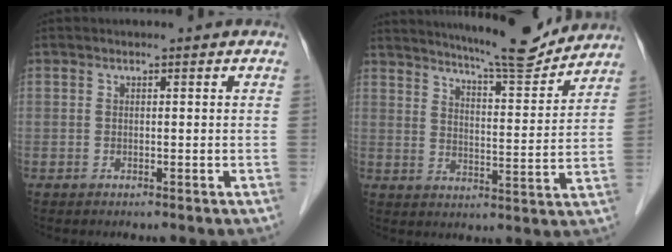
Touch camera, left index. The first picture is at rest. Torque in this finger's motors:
{"motor_torque": [1.03, -1.11, 0.48, 0.09]}